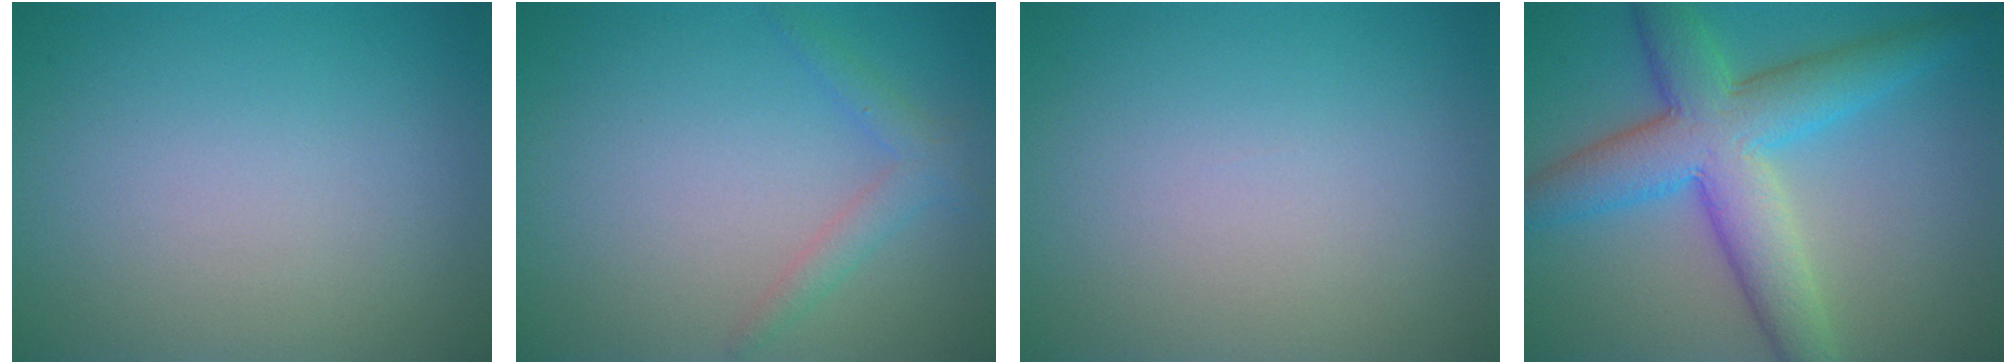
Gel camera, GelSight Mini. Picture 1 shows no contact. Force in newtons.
{"total": 1.8, "press": 1.8, "slide": 0.1}
{"total": 0.0}
{"total": 8.2, "press": 8.2, "slide": 0.1}